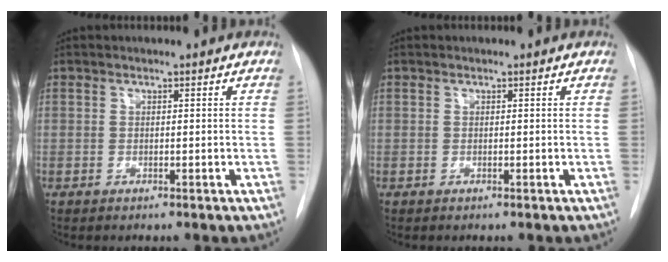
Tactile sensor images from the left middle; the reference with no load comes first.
{"total": 0.0}